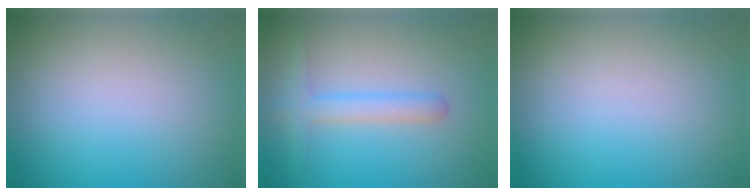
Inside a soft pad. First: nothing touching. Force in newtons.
{"total": 2.5, "press": 2.5, "slide": 0.1}
{"total": 0.0}